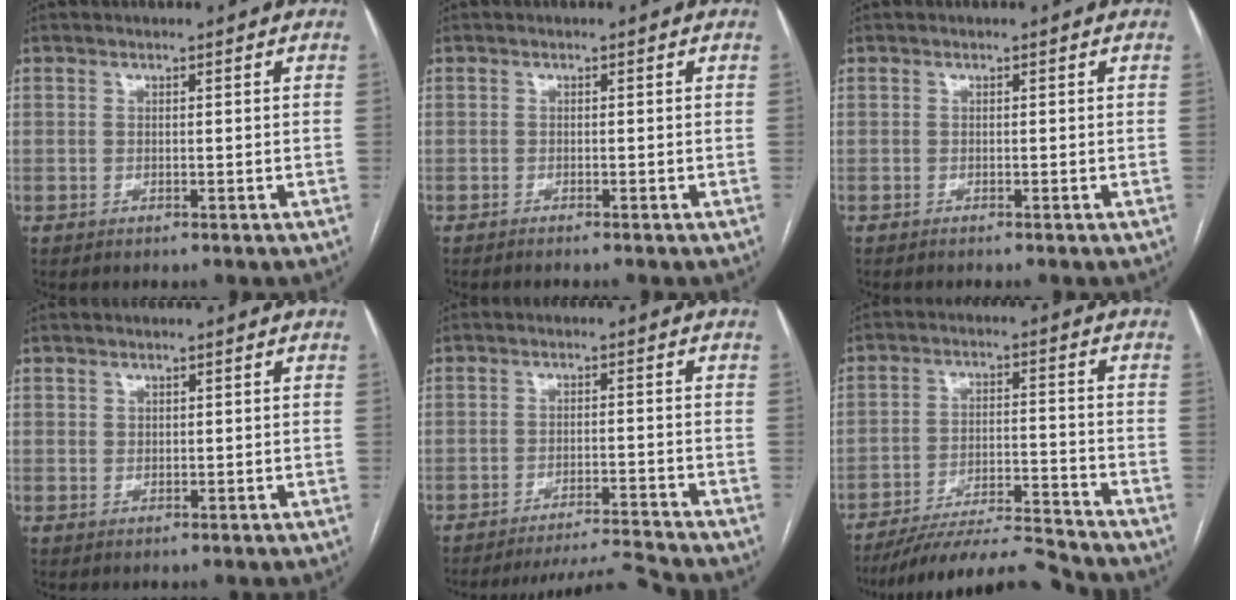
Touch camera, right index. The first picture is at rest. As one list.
[{"total": 1.2, "force": [-1.0, -0.3, 0.6], "torque": [-0.004, 0.002, -0.010]}, {"total": 0.6, "force": [-0.5, -0.1, 0.3], "torque": [0.001, 0.000, -0.004]}, {"total": 0.7, "force": [0.4, 0.6, 0.1], "torque": [0.006, -0.001, 0.004]}, {"total": 7.0, "force": [-6.4, -2.6, -0.6], "torque": [0.006, -0.001, -0.109]}, {"total": 11.3, "force": [-11.1, -1.0, 2.3], "torque": [-0.034, 0.011, -0.195]}]